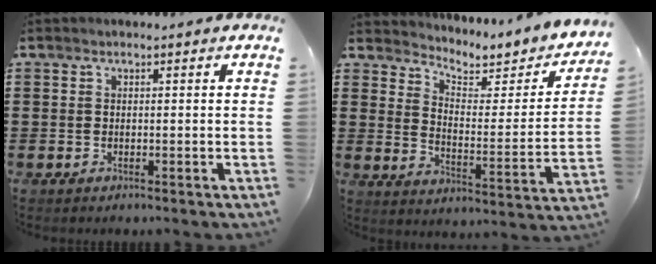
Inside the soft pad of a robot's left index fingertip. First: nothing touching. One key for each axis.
{"total": 3.5, "fx": 3.2, "fy": 1.0, "fz": 1.0, "tx": -0.043, "ty": -0.030, "tz": 0.048}